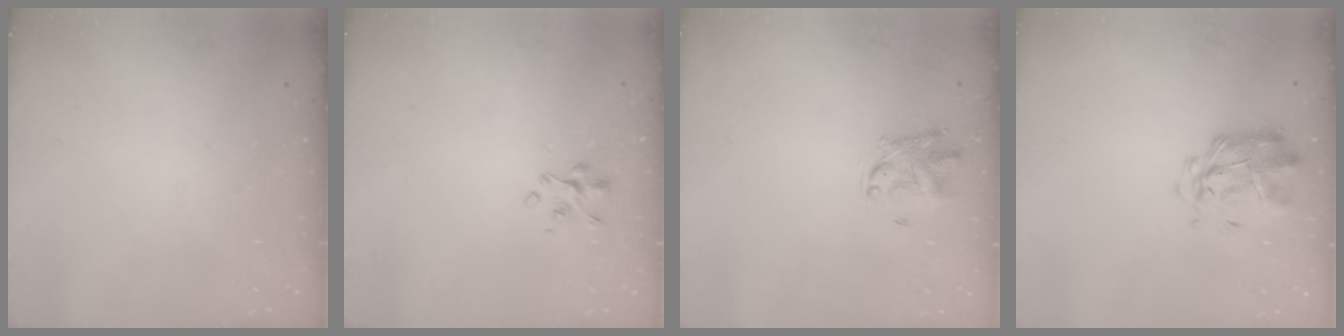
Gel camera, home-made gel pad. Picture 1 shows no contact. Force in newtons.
{"total": 2.4, "press": 2.3, "slide": 0.7}
{"total": 2.8, "press": 2.8, "slide": 0.7}
{"total": 2.9, "press": 2.8, "slide": 0.8}